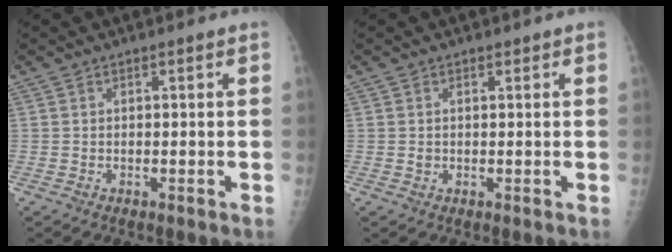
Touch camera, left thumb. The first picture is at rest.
{"total": 0.9, "force": [0.3, 0.9, 0.2], "torque": [0.005, 0.000, 0.004]}